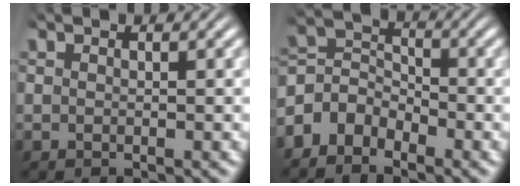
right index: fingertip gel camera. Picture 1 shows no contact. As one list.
[{"total": 6.0, "force": [-1.1, 5.2, 2.7], "torque": [-0.068, -0.020, -0.024]}]